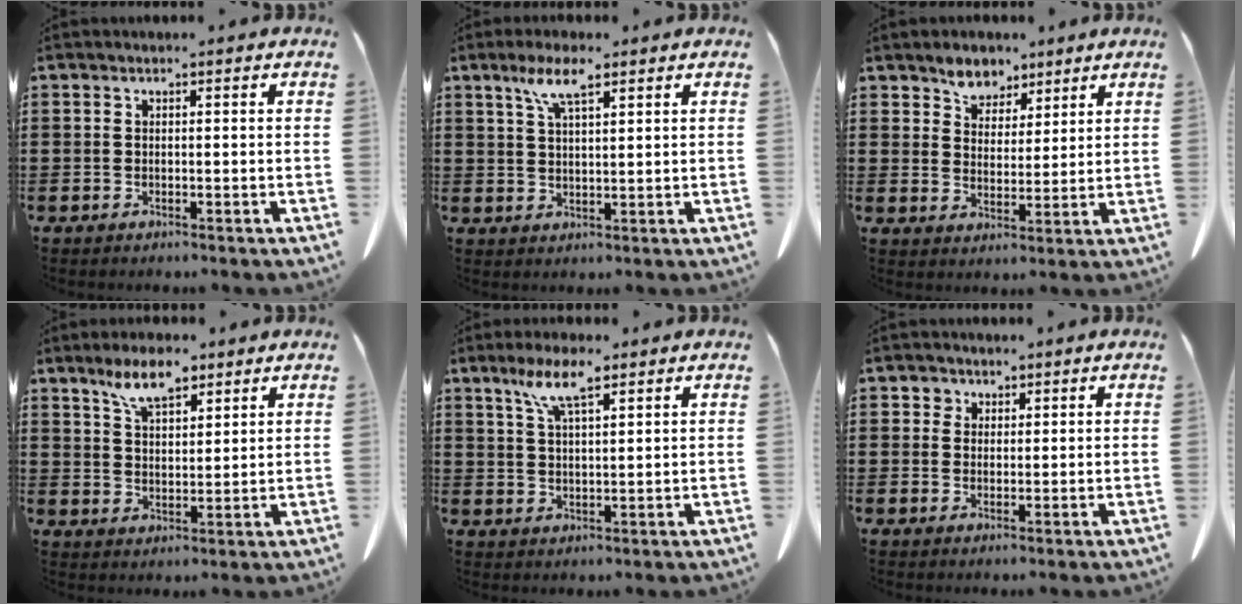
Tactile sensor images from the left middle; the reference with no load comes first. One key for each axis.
{"total": 5.8, "fx": 3.5, "fy": 1.4, "fz": 4.5, "tx": -0.098, "ty": 0.007, "tz": 0.060}
{"total": 4.9, "fx": 4.1, "fy": 2.7, "fz": 0.4, "tx": -0.028, "ty": -0.005, "tz": 0.079}
{"total": 7.1, "fx": 5.2, "fy": 2.6, "fz": 4.0, "tx": -0.086, "ty": -0.007, "tz": 0.094}
{"total": 7.0, "fx": 4.3, "fy": 1.7, "fz": 5.3, "tx": -0.115, "ty": 0.004, "tz": 0.074}
{"total": 2.1, "fx": 1.4, "fy": 1.6, "fz": 0.3, "tx": -0.005, "ty": 0.003, "tz": 0.024}